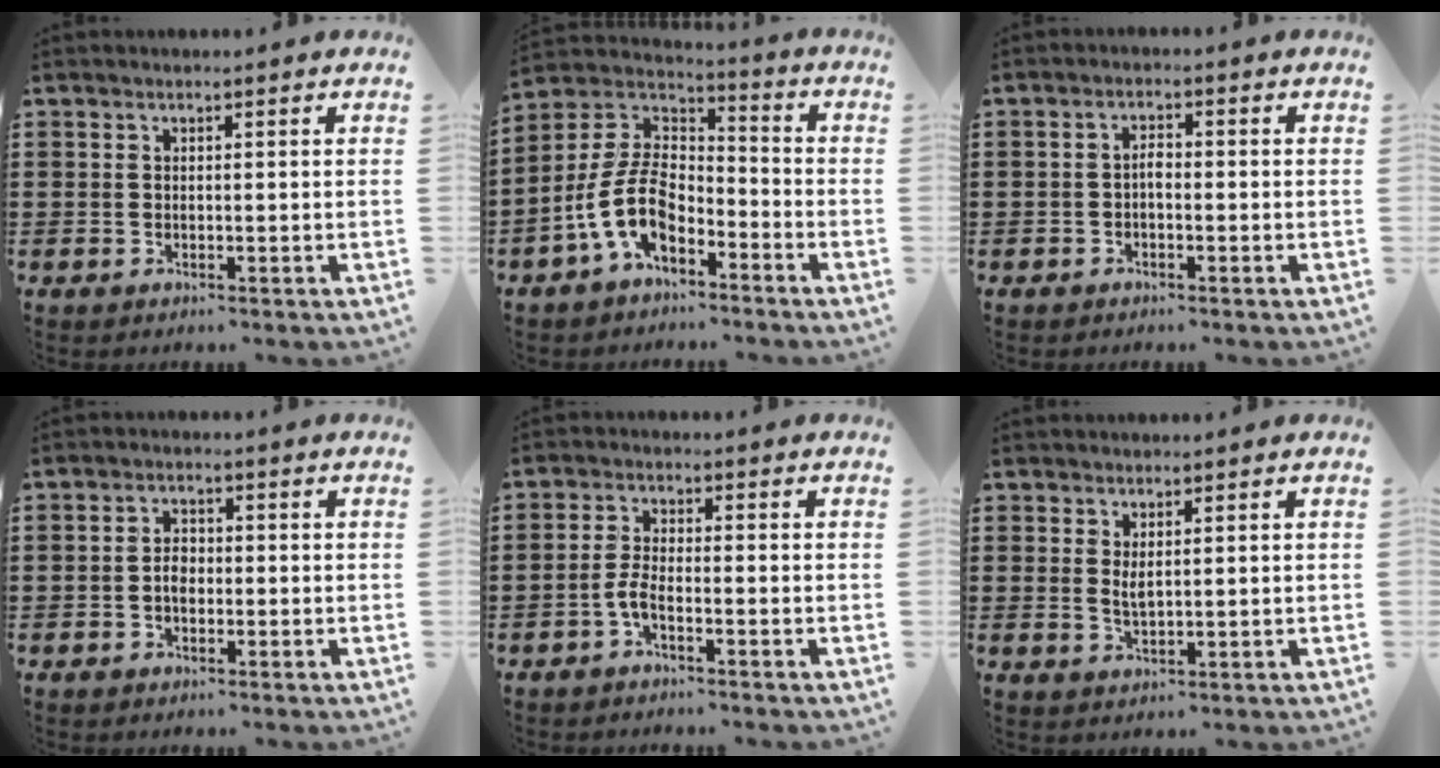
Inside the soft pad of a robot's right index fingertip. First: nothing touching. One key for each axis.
{"total": 10.3, "fx": -4.9, "fy": 5.6, "fz": 7.1, "tx": -0.176, "ty": -0.006, "tz": -0.102}
{"total": 1.5, "fx": -0.6, "fy": 0.7, "fz": 1.2, "tx": -0.025, "ty": 0.004, "tz": -0.012}
{"total": 2.3, "fx": -0.4, "fy": 1.8, "fz": 1.5, "tx": -0.029, "ty": 0.007, "tz": -0.009}
{"total": 3.0, "fx": -1.5, "fy": 0.7, "fz": 2.4, "tx": -0.066, "ty": -0.004, "tz": -0.034}
{"total": 2.0, "fx": 1.2, "fy": 0.5, "fz": 1.5, "tx": -0.031, "ty": 0.002, "tz": 0.021}